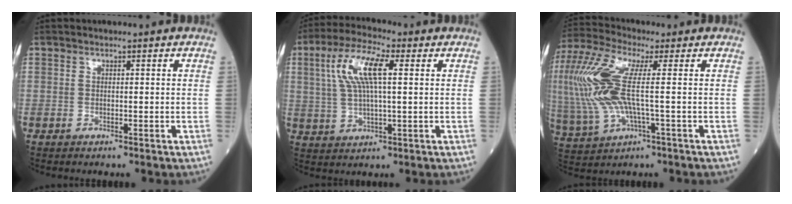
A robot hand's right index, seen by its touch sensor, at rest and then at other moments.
{"total": 9.8, "force": [2.7, 2.3, 9.1], "torque": [-0.193, 0.018, 0.053]}
{"total": 15.9, "force": [1.2, 4.4, 15.2], "torque": [-0.375, 0.012, 0.024]}